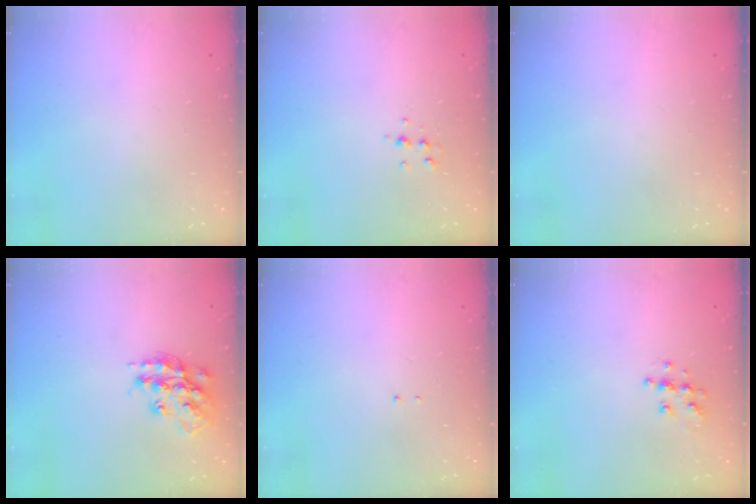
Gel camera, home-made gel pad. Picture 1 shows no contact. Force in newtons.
{"total": 4.7, "press": 4.4, "slide": 1.6}
{"total": 0.6, "press": 0.0, "slide": 0.6}
{"total": 16.1, "press": 16.1, "slide": 1.2}
{"total": 1.3, "press": 1.2, "slide": 0.6}
{"total": 6.4, "press": 6.4, "slide": 0.2}